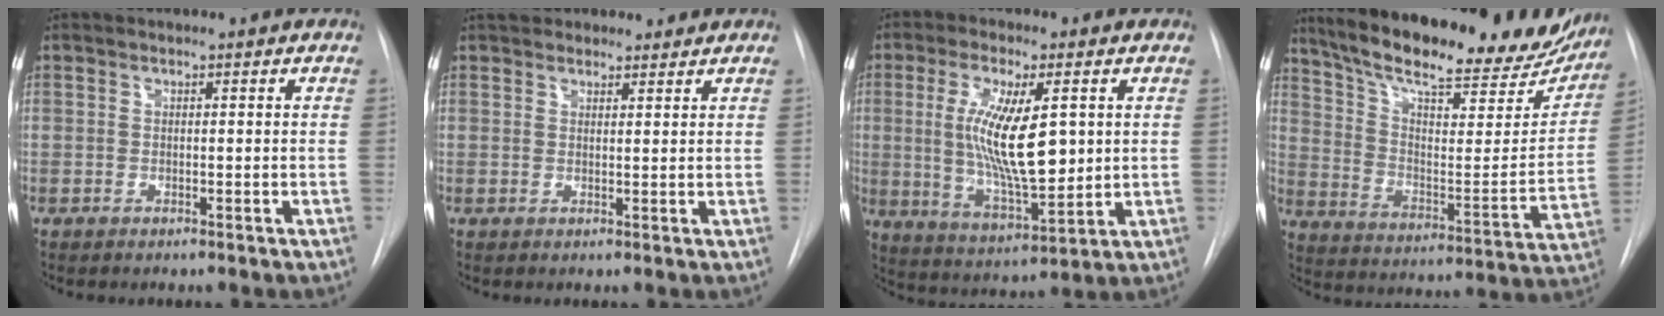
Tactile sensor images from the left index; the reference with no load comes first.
{"total": 5.4, "force": [4.8, 2.3, 1.3], "torque": [-0.008, 0.029, 0.068]}
{"total": 13.3, "force": [1.8, 3.5, 12.7], "torque": [-0.241, -0.008, 0.037]}
{"total": 28.7, "force": [23.7, 7.6, 14.3], "torque": [-0.222, -0.026, 0.321]}